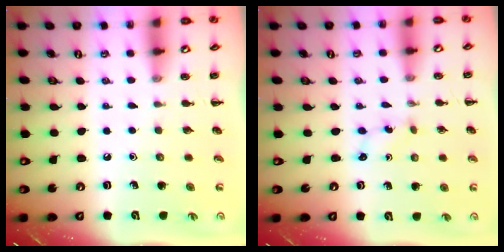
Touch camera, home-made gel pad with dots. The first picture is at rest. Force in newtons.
{"total": 1.0, "press": 0.9, "slide": 0.4}